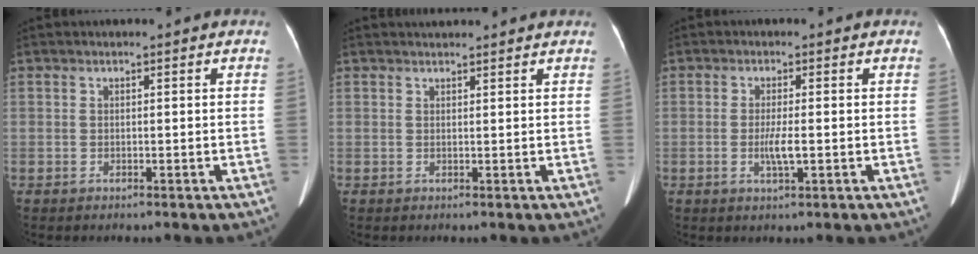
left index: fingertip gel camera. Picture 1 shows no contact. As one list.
[{"total": 4.0, "force": [3.9, 0.3, 1.0], "torque": [-0.015, 0.028, 0.047]}, {"total": 2.9, "force": [-0.6, 0.2, 2.9], "torque": [-0.059, -0.005, -0.010]}]